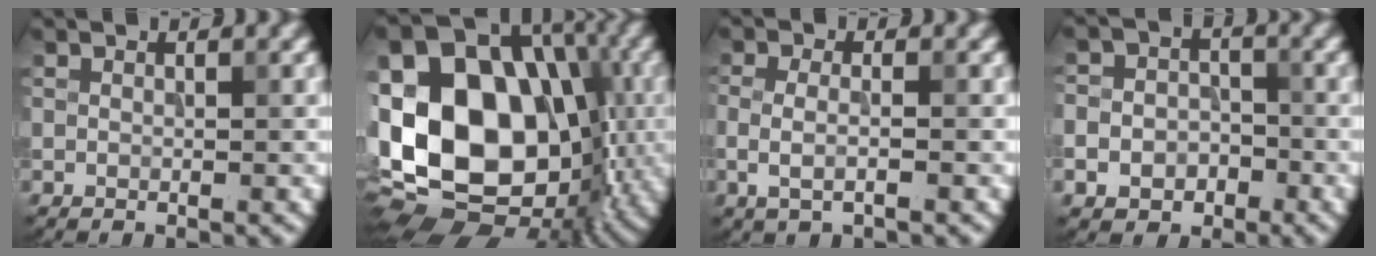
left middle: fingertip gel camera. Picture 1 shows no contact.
{"total": 18.9, "force": [-1.4, 13.7, 12.9], "torque": [-0.243, 0.009, -0.033]}
{"total": 1.9, "force": [-0.4, 0.7, 1.8], "torque": [-0.042, -0.007, -0.010]}
{"total": 5.2, "force": [-2.2, 4.3, 1.9], "torque": [-0.011, -0.008, -0.047]}